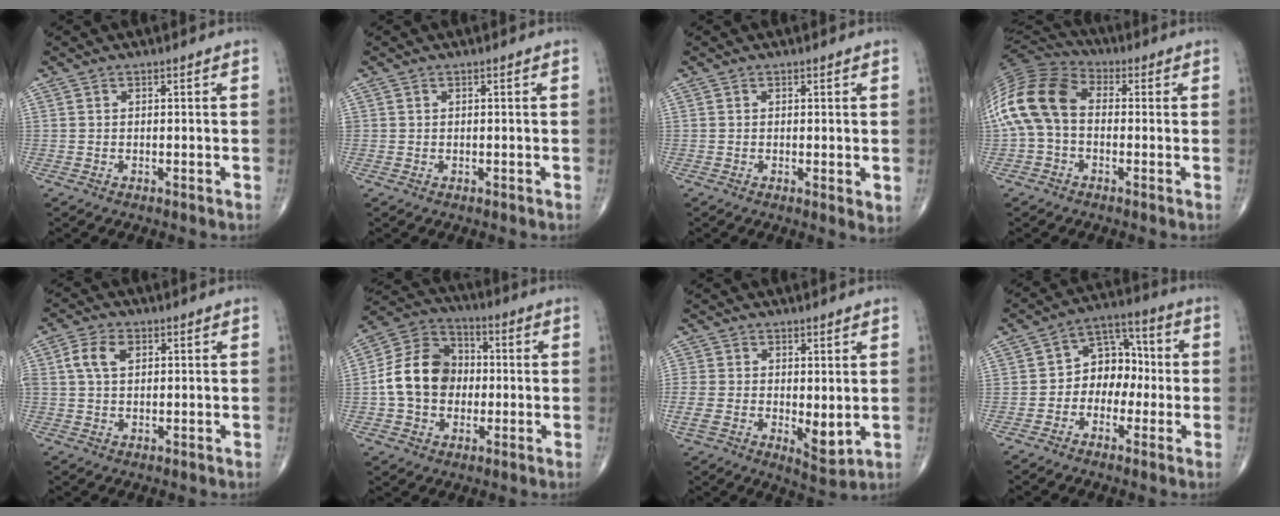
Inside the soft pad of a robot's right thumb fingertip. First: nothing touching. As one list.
[{"total": 0.0}, {"total": 2.4, "force": [0.1, 0.7, 2.2], "torque": [-0.037, -0.011, 0.000]}, {"total": 16.1, "force": [-0.1, 11.1, 11.7], "torque": [-0.249, 0.035, -0.012]}, {"total": 5.1, "force": [1.5, 3.3, 3.7], "torque": [-0.075, 0.009, 0.026]}, {"total": 13.8, "force": [-0.5, 11.2, 8.1], "torque": [-0.122, 0.031, -0.017]}, {"total": 9.5, "force": [-0.4, 4.9, 8.1], "torque": [-0.152, -0.015, 0.000]}, {"total": 9.3, "force": [-1.0, 7.1, 5.9], "torque": [-0.049, 0.042, -0.032]}]